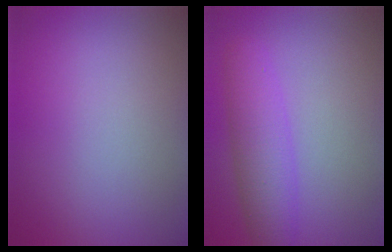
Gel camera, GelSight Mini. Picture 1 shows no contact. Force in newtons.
{"total": 4.2, "press": 4.2, "slide": 0.2}